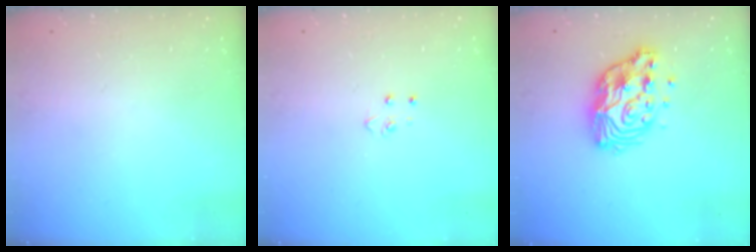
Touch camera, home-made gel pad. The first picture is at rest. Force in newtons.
{"total": 3.6, "press": 3.6, "slide": 0.4}
{"total": 13.5, "press": 13.4, "slide": 1.2}